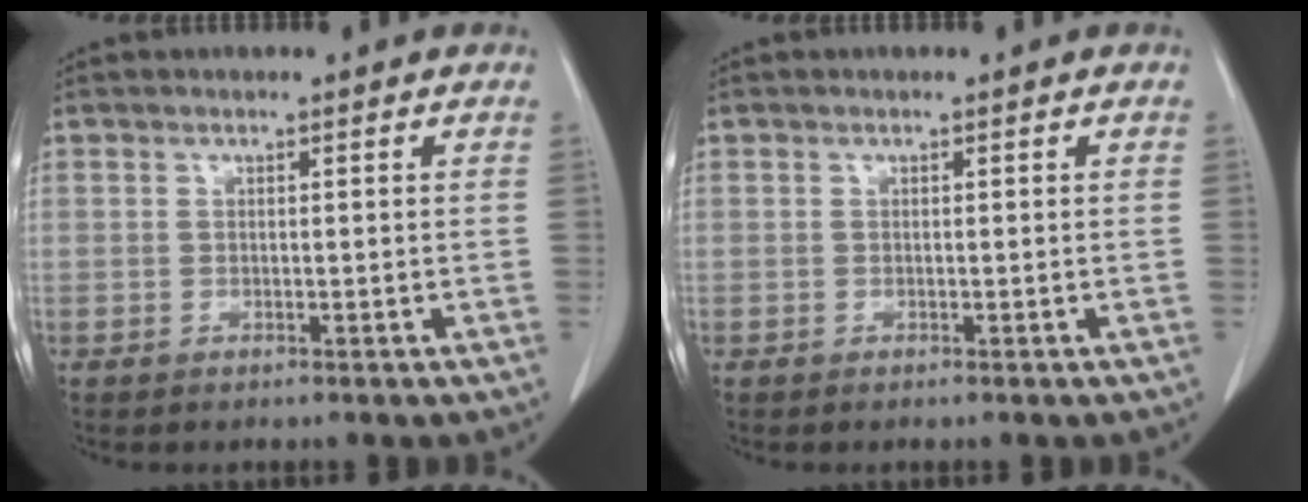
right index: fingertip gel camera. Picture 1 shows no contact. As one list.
[{"total": 0.0}]